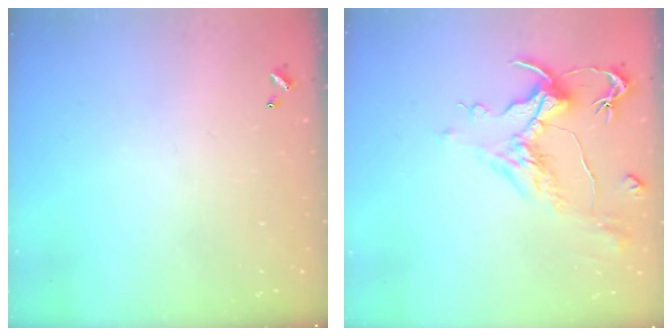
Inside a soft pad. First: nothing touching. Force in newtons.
{"total": 1.6, "press": 0.6, "slide": 1.4}